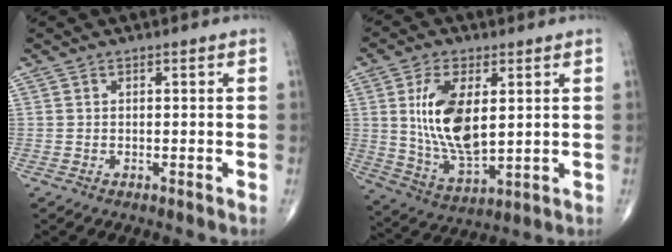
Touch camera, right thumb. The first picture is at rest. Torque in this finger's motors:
{"motor_torque": [1.32, 2.54, 1.58, 0.44, 0.55]}